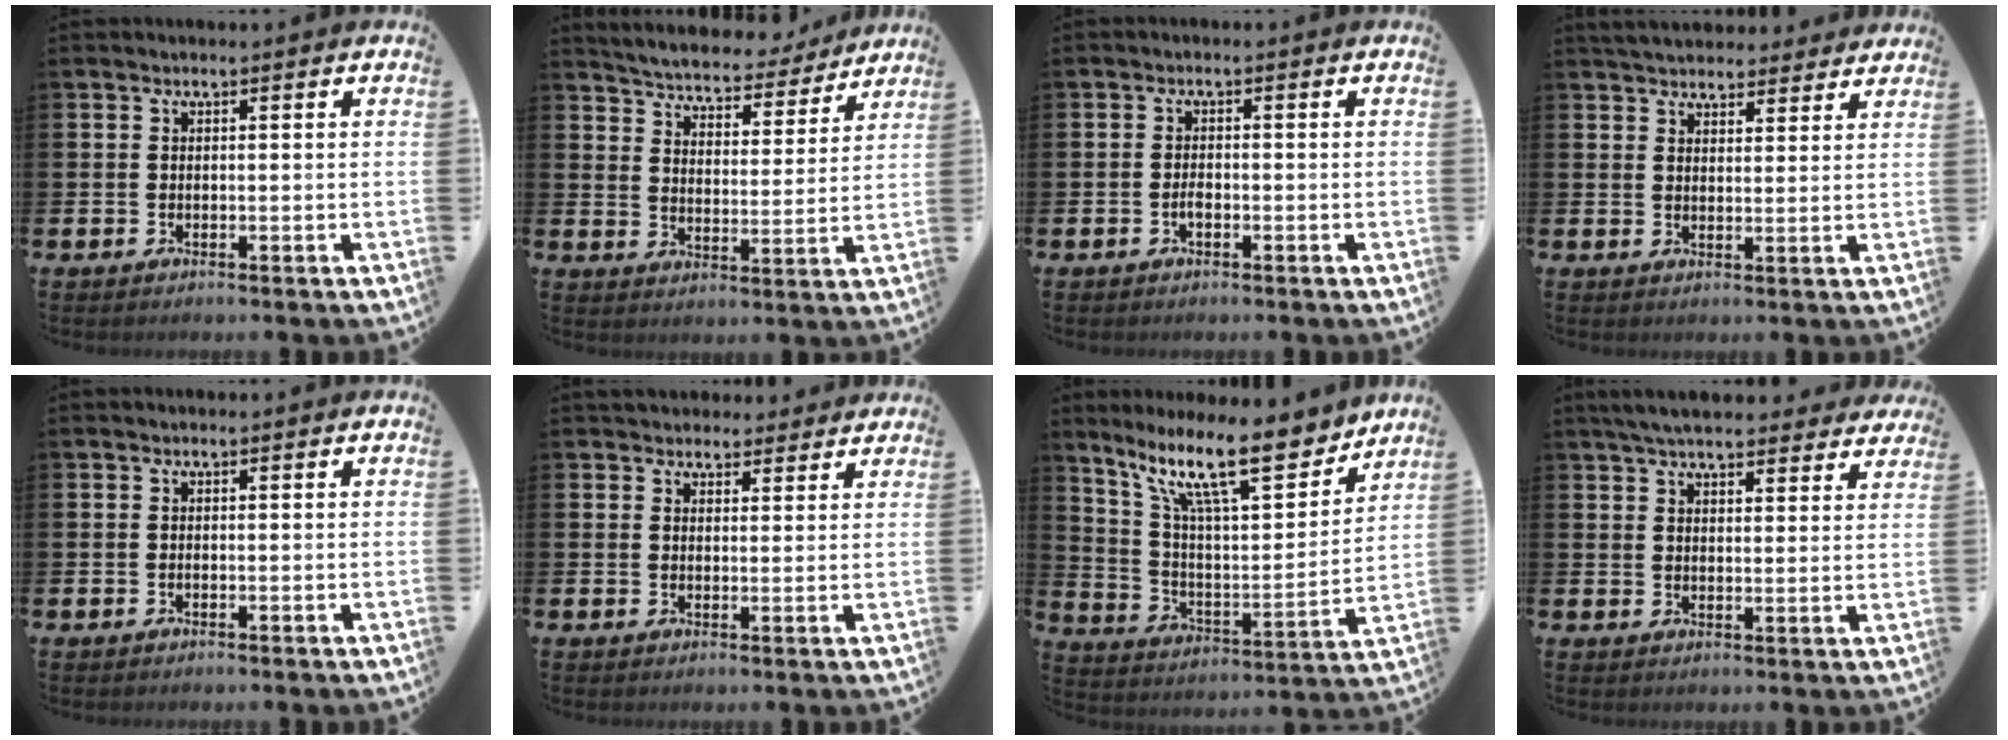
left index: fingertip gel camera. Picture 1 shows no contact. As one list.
[{"total": 5.6, "force": [5.5, 1.2, 0.3], "torque": [-0.029, -0.047, 0.092]}, {"total": 1.5, "force": [-0.7, 0.6, 1.2], "torque": [-0.023, 0.001, -0.014]}, {"total": 4.6, "force": [4.4, 1.1, 0.2], "torque": [-0.015, -0.021, 0.081]}, {"total": 0.0}, {"total": 3.6, "force": [3.2, 1.5, -0.2], "torque": [0.004, -0.012, 0.058]}, {"total": 15.6, "force": [11.2, 4.2, 9.9], "torque": [-0.204, -0.051, 0.193]}, {"total": 5.8, "force": [5.4, 1.3, 1.6], "torque": [-0.037, -0.022, 0.096]}]